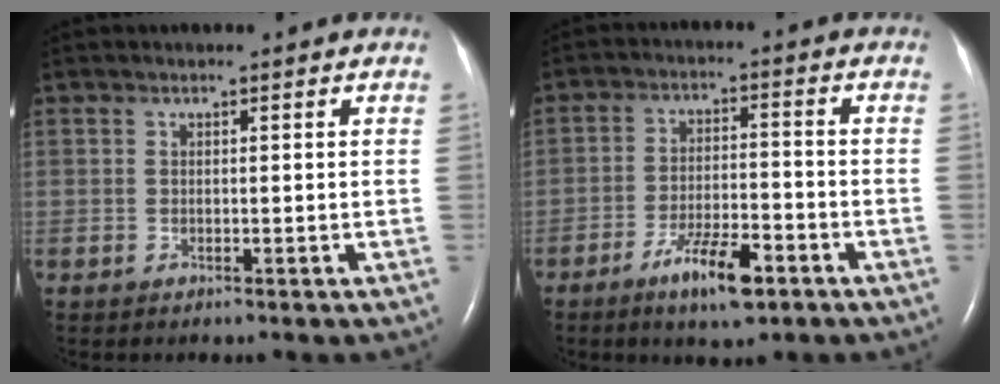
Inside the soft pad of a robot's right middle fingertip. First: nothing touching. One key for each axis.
{"total": 8.2, "fx": -5.0, "fy": 1.9, "fz": 6.2, "tx": -0.116, "ty": -0.008, "tz": -0.084}